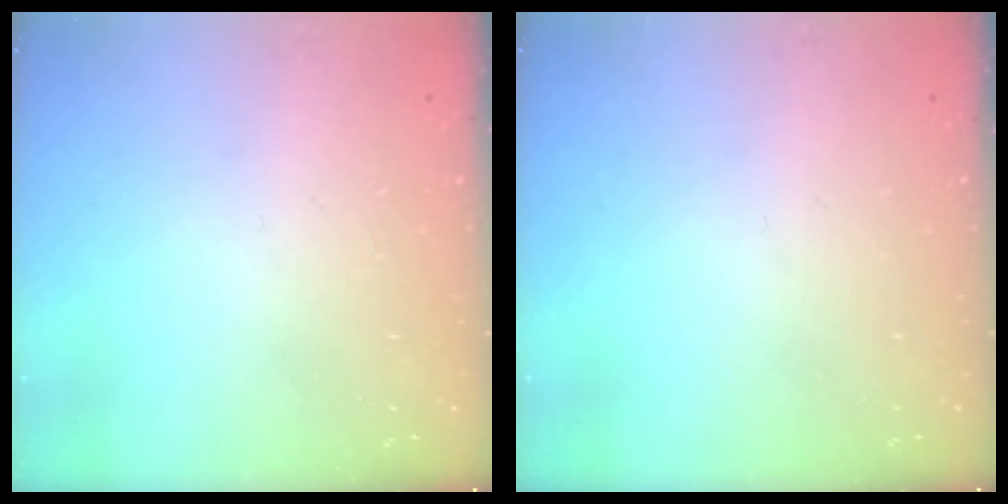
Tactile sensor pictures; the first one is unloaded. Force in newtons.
{"total": 0.0}